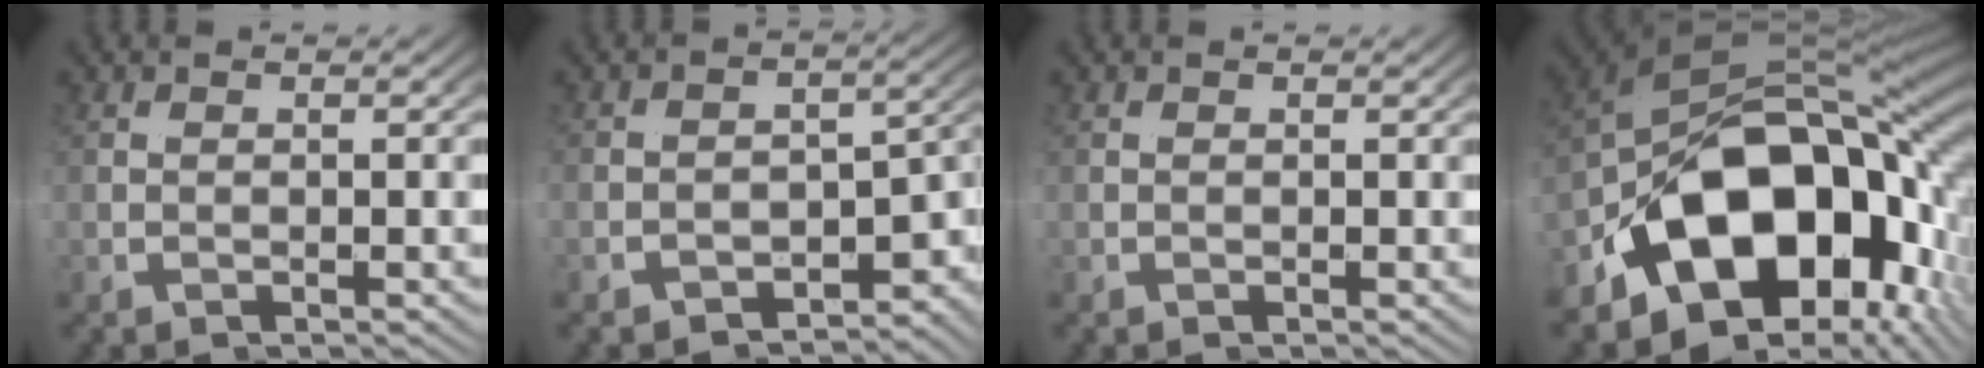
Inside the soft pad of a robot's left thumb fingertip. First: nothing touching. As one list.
[{"total": 8.0, "force": [-1.9, 5.4, 5.5], "torque": [-0.084, -0.027, -0.026]}, {"total": 0.0}, {"total": 20.2, "force": [-2.2, 10.9, 16.8], "torque": [-0.309, -0.015, -0.036]}]